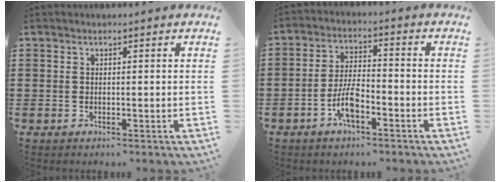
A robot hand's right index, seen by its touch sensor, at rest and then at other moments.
{"total": 6.1, "force": [-3.0, 2.1, 4.9], "torque": [-0.114, -0.001, -0.063]}